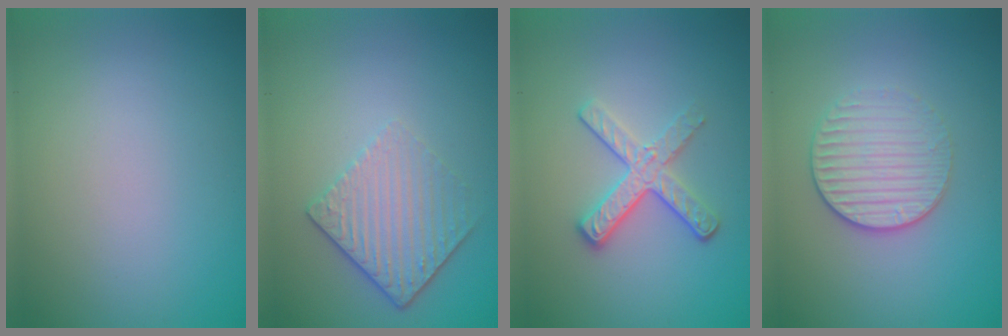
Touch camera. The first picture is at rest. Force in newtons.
{"total": 4.4, "press": 3.0, "slide": 3.1}
{"total": 3.3, "press": 2.6, "slide": 2.0}
{"total": 3.0, "press": 2.7, "slide": 1.3}